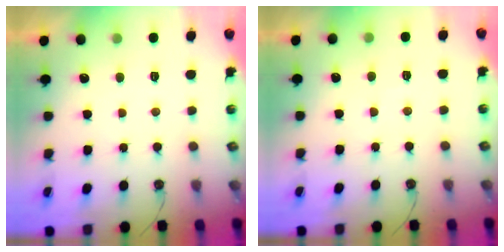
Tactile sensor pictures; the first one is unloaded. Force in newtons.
{"total": 2.3, "press": 2.3, "slide": 0.4}